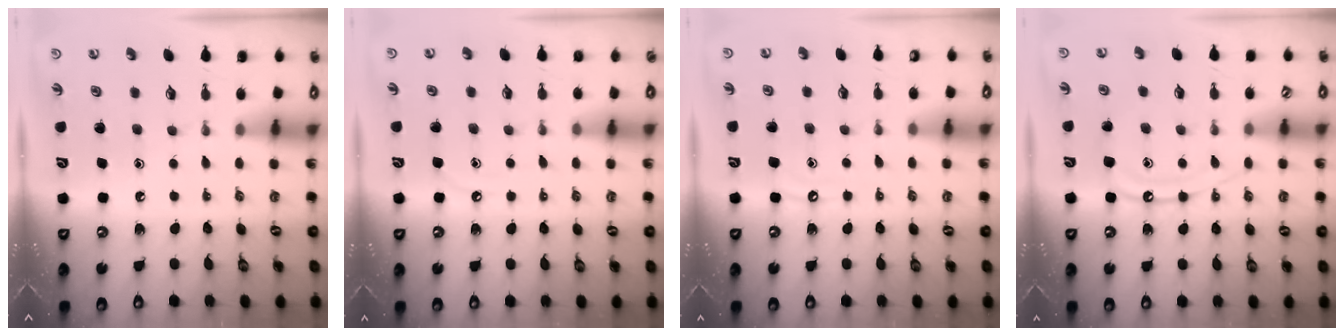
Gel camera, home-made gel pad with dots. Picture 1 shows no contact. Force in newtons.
{"total": 5.2, "press": 5.1, "slide": 0.7}
{"total": 4.9, "press": 4.8, "slide": 0.6}
{"total": 10.0, "press": 10.0, "slide": 0.9}